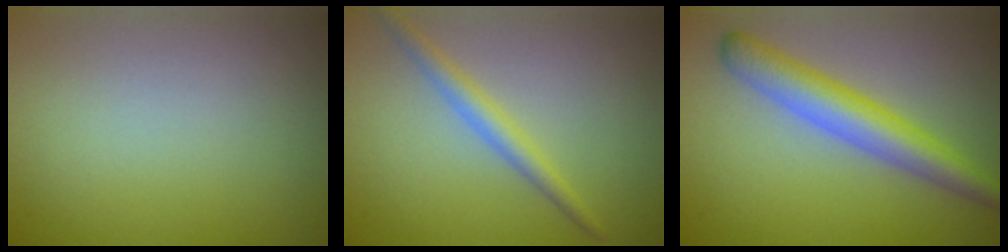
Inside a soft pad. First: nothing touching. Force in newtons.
{"total": 2.2, "press": 2.2, "slide": 0.0}
{"total": 4.9, "press": 4.9, "slide": 0.1}